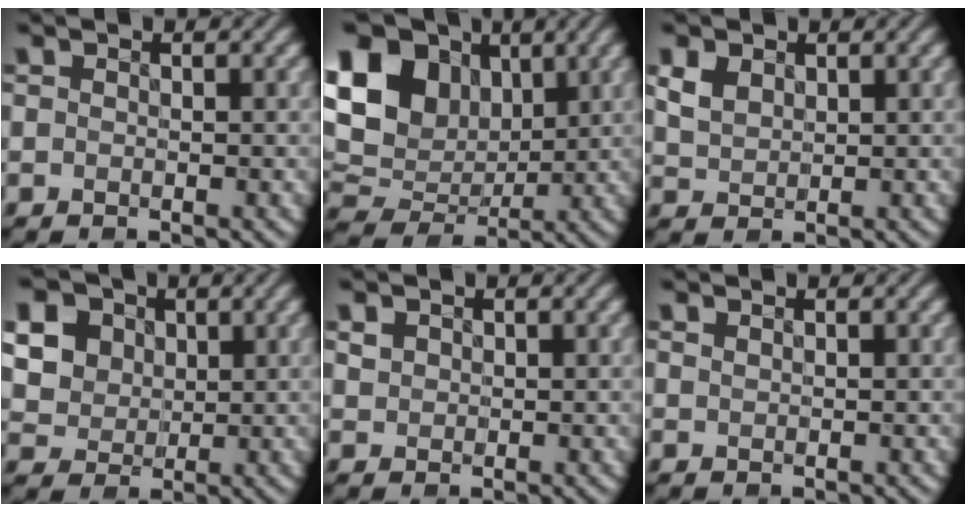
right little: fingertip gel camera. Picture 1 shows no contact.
{"total": 12.5, "force": [4.1, 9.3, 7.3], "torque": [-0.158, 0.028, 0.065]}
{"total": 1.5, "force": [0.6, 1.1, 0.8], "torque": [-0.030, -0.003, 0.022]}
{"total": 10.0, "force": [3.6, 8.1, 4.6], "torque": [-0.122, 0.021, 0.066]}
{"total": 0.5, "force": [0.2, 0.5, -0.1], "torque": [-0.007, -0.001, 0.014]}
{"total": 1.0, "force": [0.7, 0.4, 0.5], "torque": [-0.002, 0.008, -0.002]}